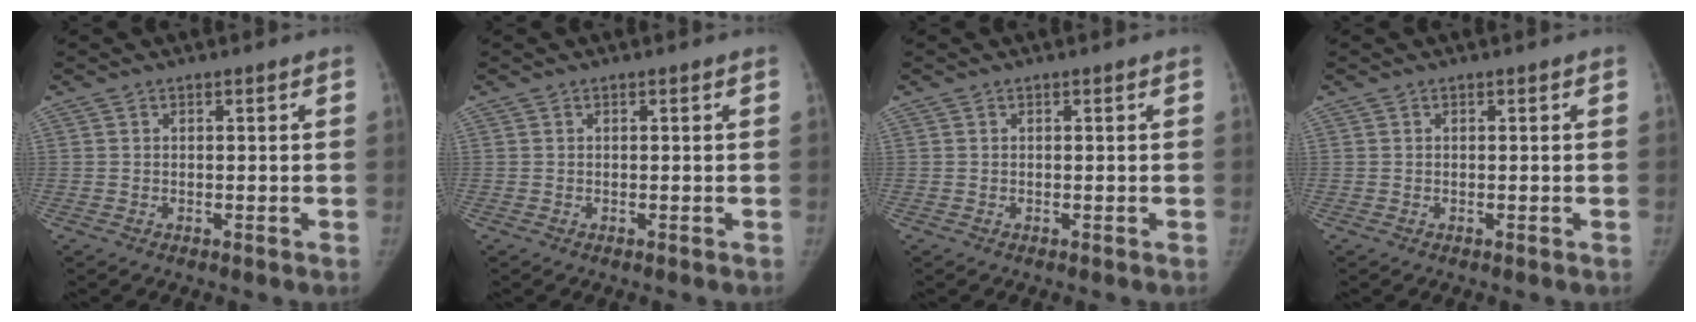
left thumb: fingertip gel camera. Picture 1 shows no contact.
{"total": 0.0}
{"total": 0.0}
{"total": 0.0}